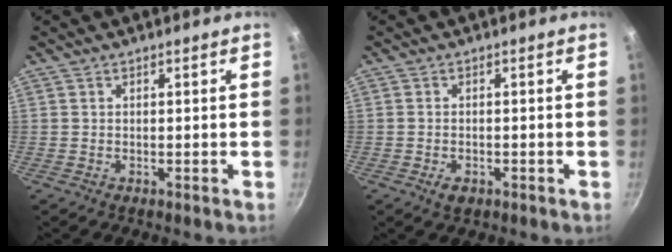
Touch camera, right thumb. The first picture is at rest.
{"total": 2.2, "force": [-1.1, 1.4, 1.3], "torque": [-0.024, 0.005, -0.017]}